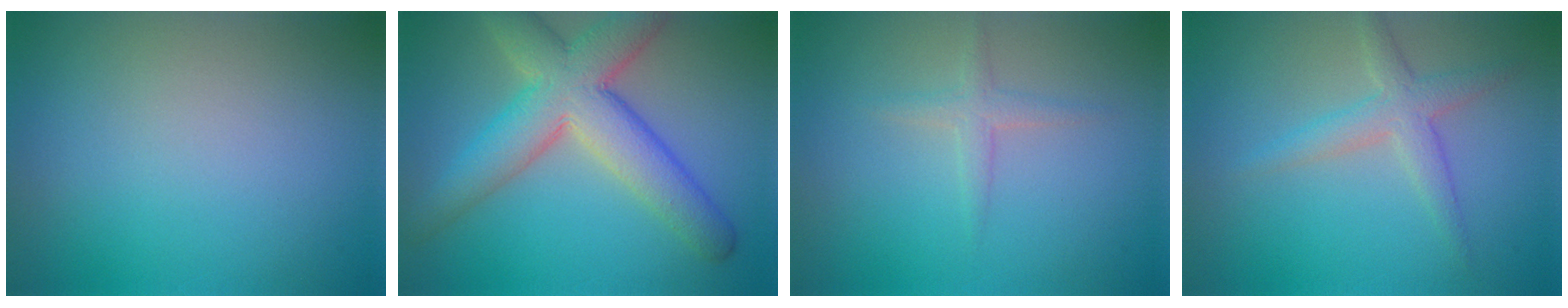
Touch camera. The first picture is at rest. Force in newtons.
{"total": 8.1, "press": 8.1, "slide": 0.6}
{"total": 1.4, "press": 1.4, "slide": 0.1}
{"total": 2.7, "press": 2.7, "slide": 0.0}